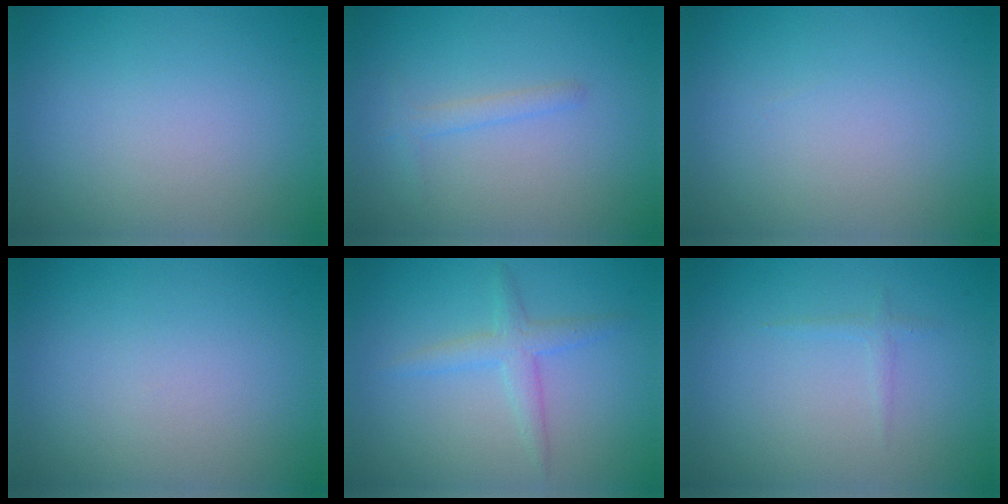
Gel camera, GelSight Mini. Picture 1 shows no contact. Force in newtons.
{"total": 1.2, "press": 1.2, "slide": 0.0}
{"total": 0.0}
{"total": 0.0}
{"total": 2.2, "press": 2.2, "slide": 0.2}
{"total": 0.6, "press": 0.6, "slide": 0.0}